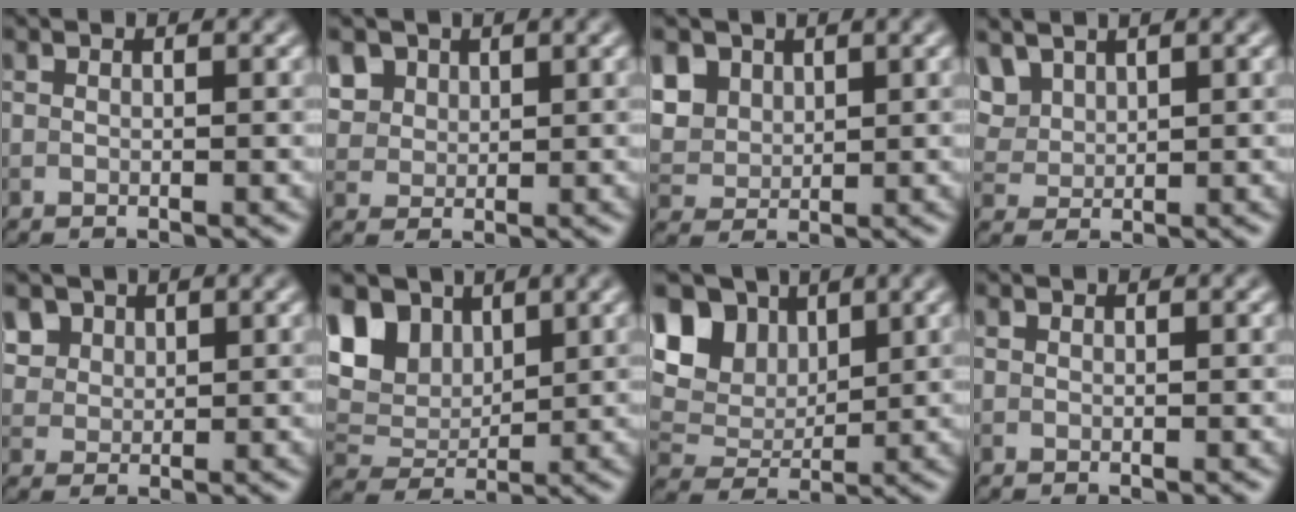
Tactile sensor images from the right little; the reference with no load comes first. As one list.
[{"total": 5.7, "force": [3.1, 4.1, 2.5], "torque": [-0.084, 0.007, 0.060]}, {"total": 5.7, "force": [2.8, 4.2, 2.8], "torque": [-0.097, 0.011, 0.058]}, {"total": 3.2, "force": [2.2, 1.8, 1.4], "torque": [-0.042, 0.001, 0.056]}, {"total": 5.2, "force": [3.0, 3.6, 2.2], "torque": [-0.076, 0.004, 0.061]}, {"total": 8.4, "force": [4.2, 5.6, 4.7], "torque": [-0.117, 0.018, 0.068]}, {"total": 10.4, "force": [5.1, 7.1, 5.6], "torque": [-0.118, 0.021, 0.085]}, {"total": 0.0}]